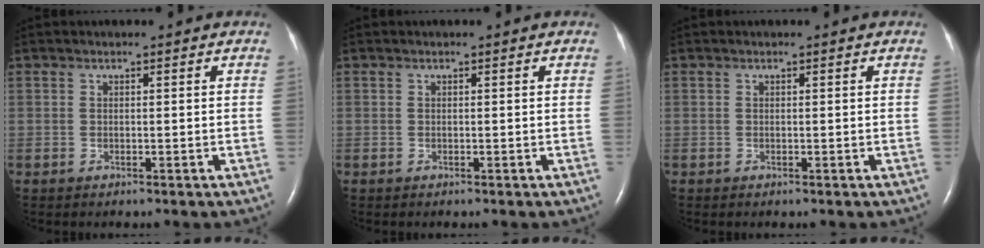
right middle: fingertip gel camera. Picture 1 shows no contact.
{"total": 0.0}
{"total": 0.0}